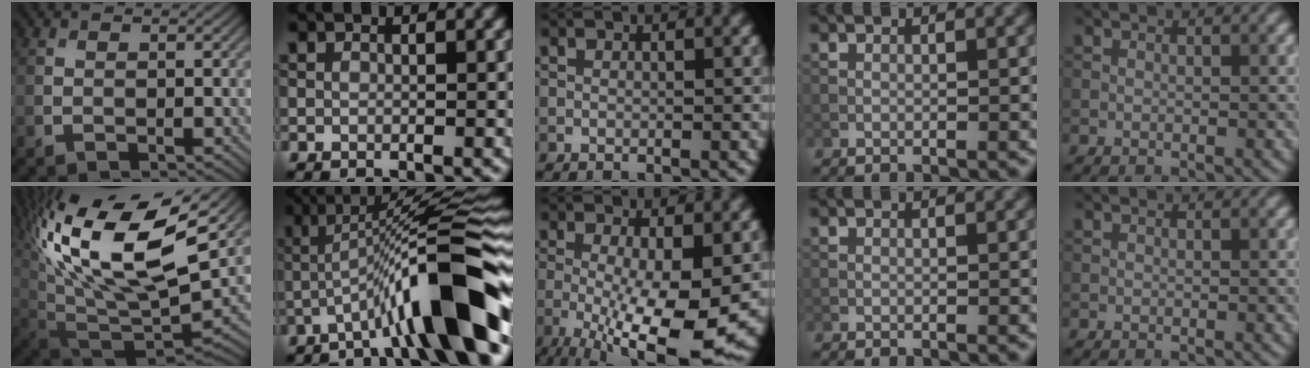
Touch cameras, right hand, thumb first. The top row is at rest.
{"thumb": {"total": 19.5, "force": [9.0, 9.1, 14.7], "torque": [-0.280, 0.013, 0.168]}, "index": {"total": 12.1, "force": [-4.7, 1.7, 11.0], "torque": [-0.153, 0.026, -0.080]}, "middle": {"total": 10.1, "force": [-2.2, 2.4, 9.6], "torque": [-0.161, -0.028, -0.025]}}